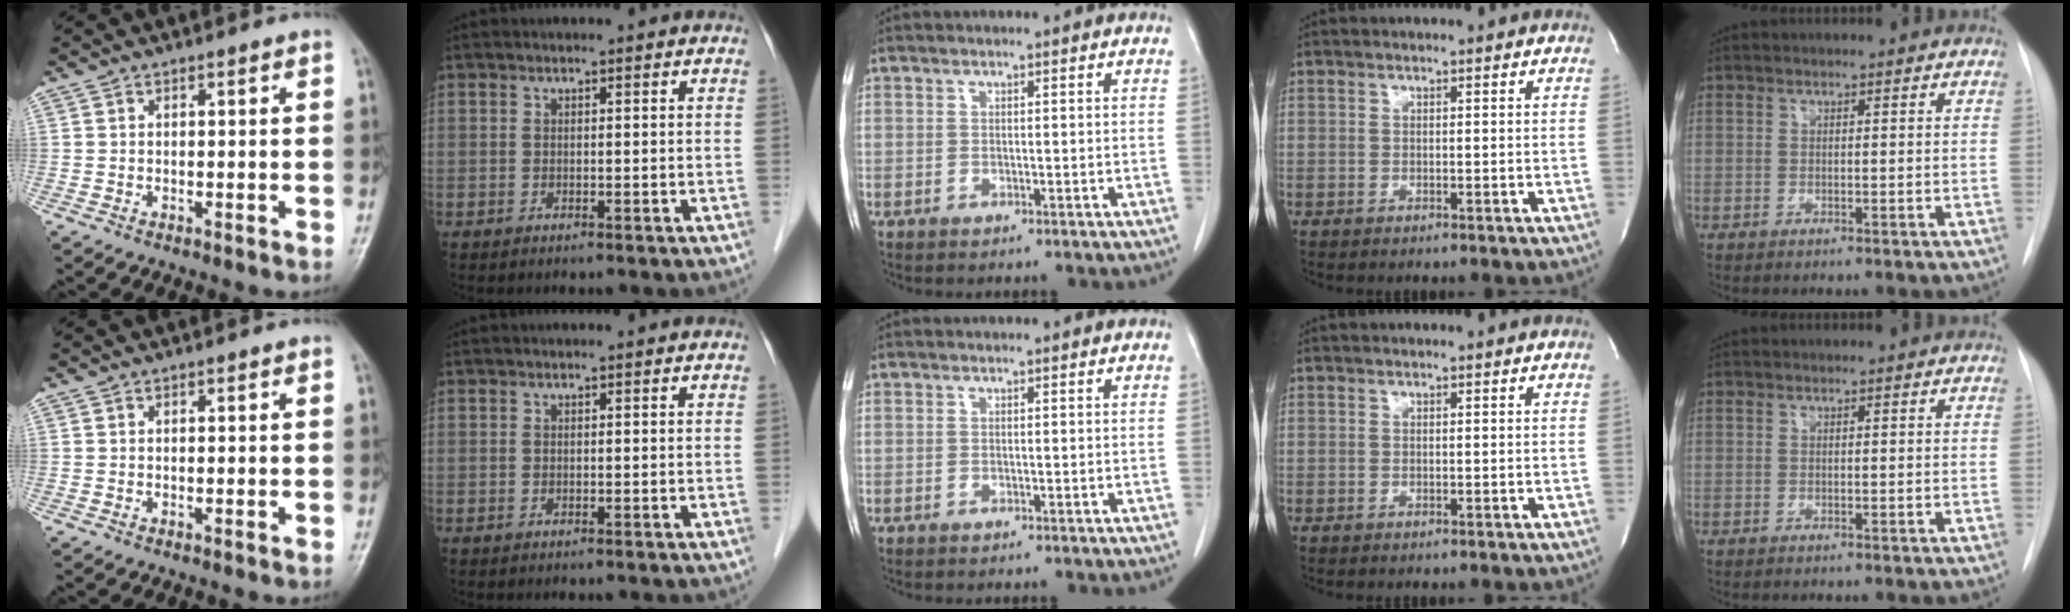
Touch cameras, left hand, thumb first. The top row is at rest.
{}